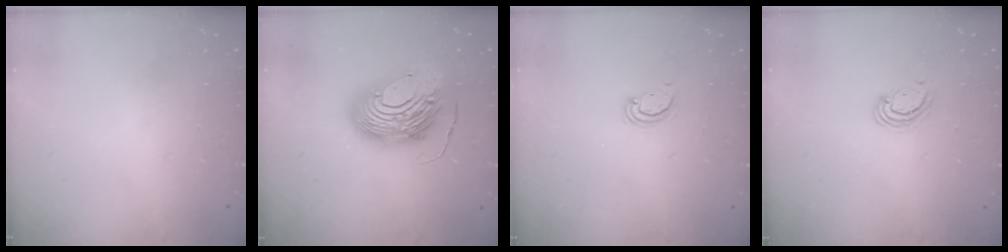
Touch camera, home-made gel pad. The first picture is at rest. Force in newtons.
{"total": 15.4, "press": 15.3, "slide": 1.5}
{"total": 2.5, "press": 2.5, "slide": 0.3}
{"total": 3.2, "press": 3.1, "slide": 0.3}